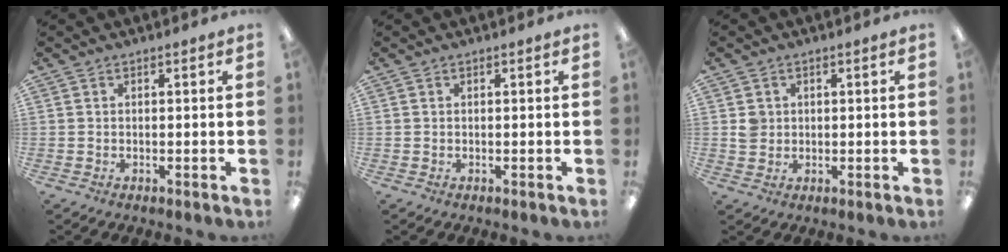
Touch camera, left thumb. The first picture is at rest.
{"total": 0.0}
{"total": 2.9, "force": [0.5, 2.8, 0.8], "torque": [-0.012, 0.002, 0.007]}